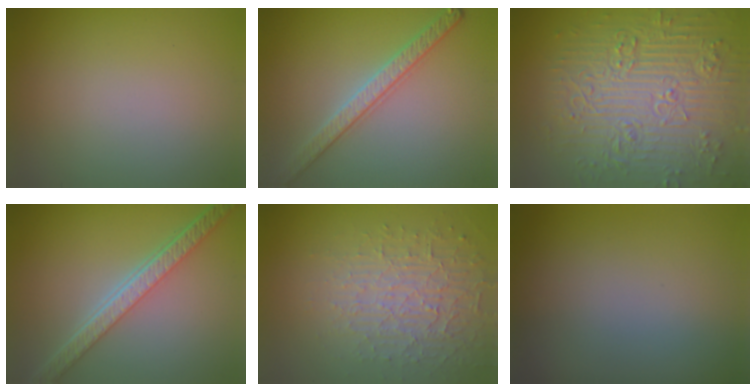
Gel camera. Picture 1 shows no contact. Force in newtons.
{"total": 3.2, "press": 3.1, "slide": 0.5}
{"total": 9.1, "press": 6.7, "slide": 6.1}
{"total": 5.7, "press": 4.3, "slide": 3.7}
{"total": 3.7, "press": 3.2, "slide": 1.7}
{"total": 0.0}